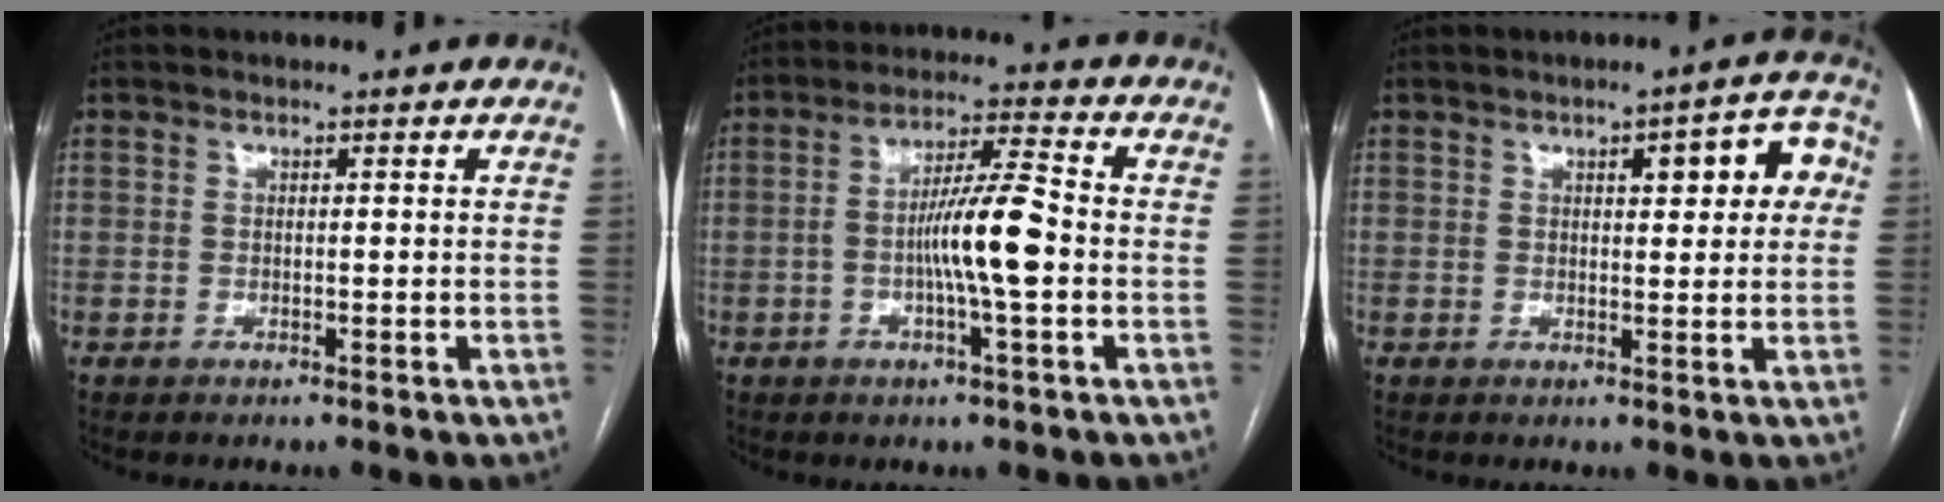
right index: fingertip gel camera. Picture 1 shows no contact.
{"total": 9.4, "force": [-1.6, 0.6, 9.2], "torque": [-0.167, 0.010, -0.033]}
{"total": 7.6, "force": [2.2, 2.3, 6.9], "torque": [-0.073, 0.024, 0.021]}